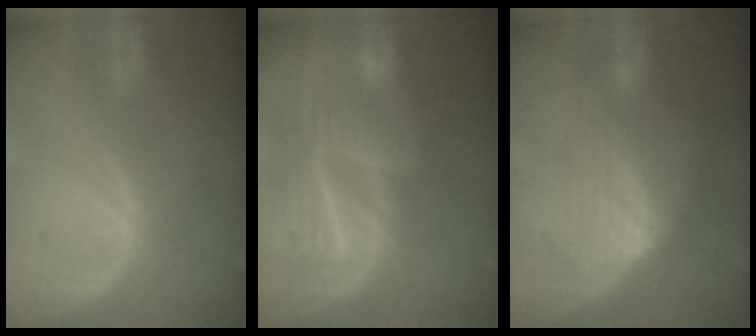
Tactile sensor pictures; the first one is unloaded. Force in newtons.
{"total": 9.5, "press": 8.4, "slide": 4.5}
{"total": 6.3, "press": 6.0, "slide": 1.9}